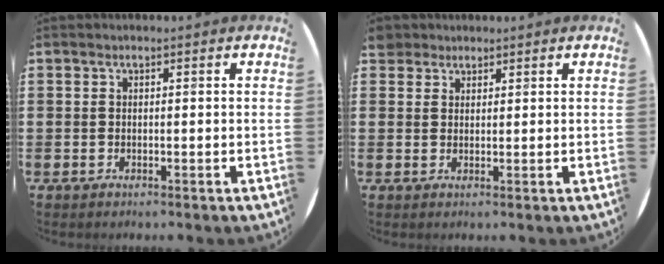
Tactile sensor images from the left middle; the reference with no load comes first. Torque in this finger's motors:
{"motor_torque": [0.37, -0.31, 0.00, 0.00]}